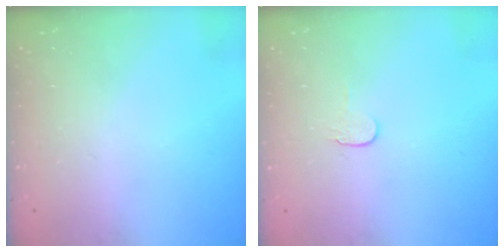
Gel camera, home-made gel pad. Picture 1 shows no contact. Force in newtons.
{"total": 4.0, "press": 3.9, "slide": 0.5}